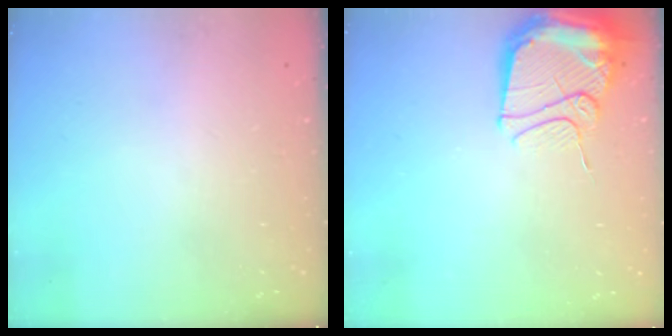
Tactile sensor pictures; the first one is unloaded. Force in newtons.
{"total": 13.3, "press": 13.2, "slide": 1.4}